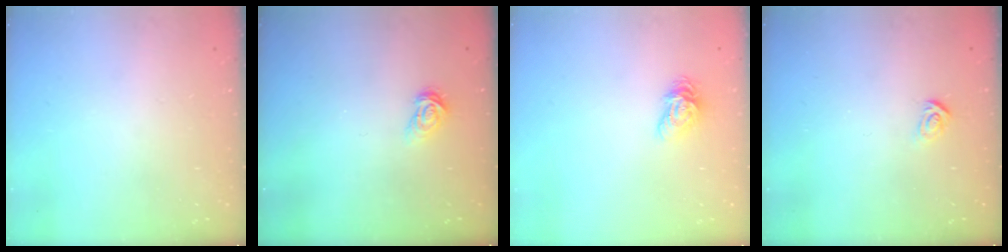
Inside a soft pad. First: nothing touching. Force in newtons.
{"total": 3.8, "press": 3.8, "slide": 0.5}
{"total": 6.6, "press": 6.6, "slide": 0.6}
{"total": 2.6, "press": 2.6, "slide": 0.3}